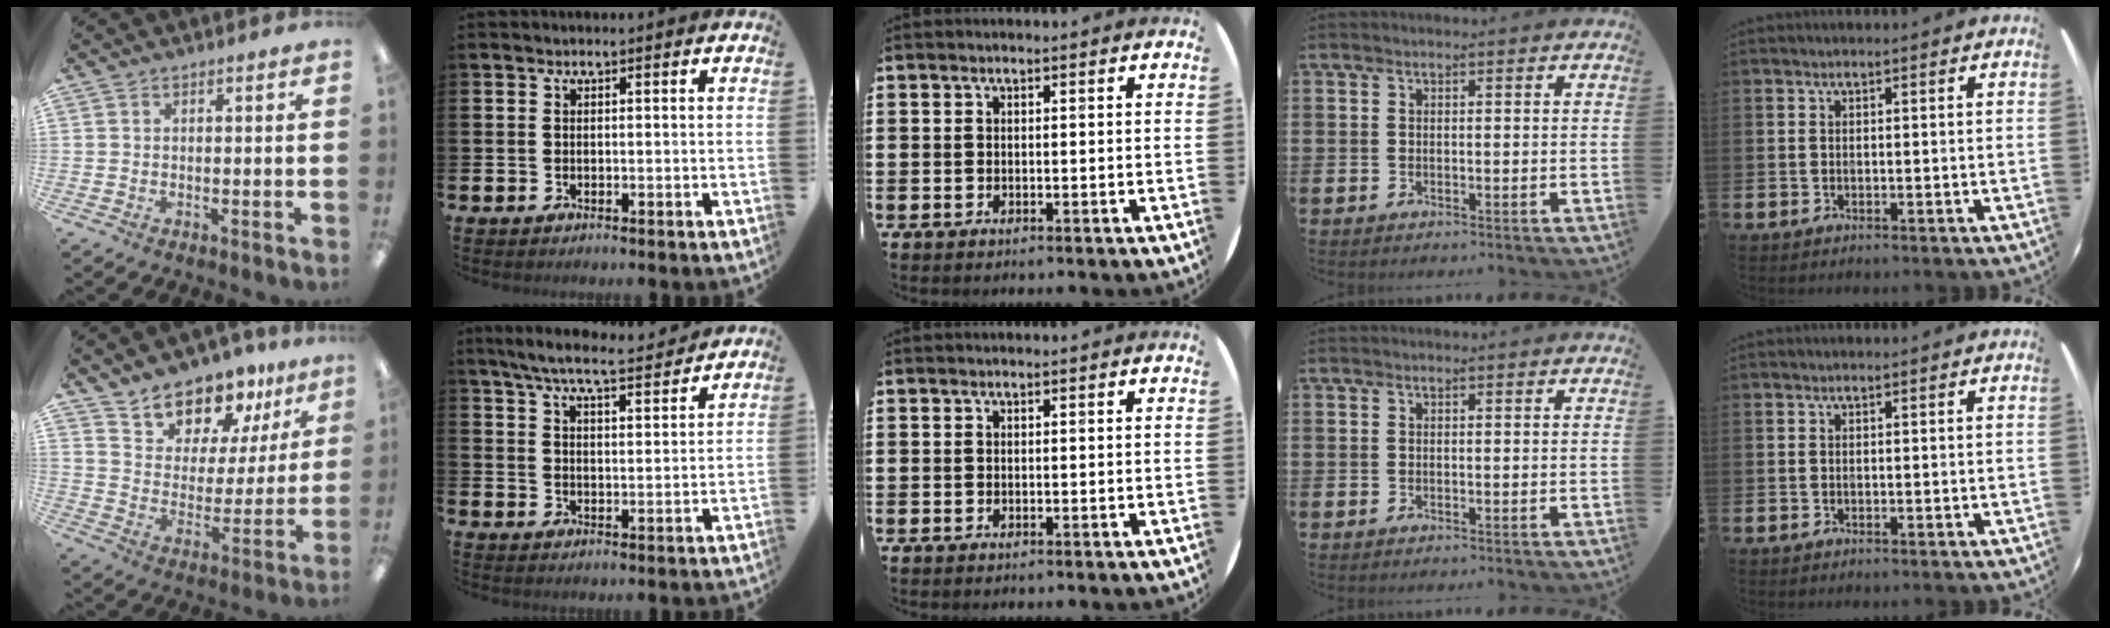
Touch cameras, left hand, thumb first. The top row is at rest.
{"thumb": {"total": 13.0, "force": [11.4, 5.8, 1.8], "torque": [-0.039, -0.104, 0.215]}, "index": {"total": 7.2, "force": [6.7, 0.5, 2.5], "torque": [-0.067, -0.039, 0.117]}}